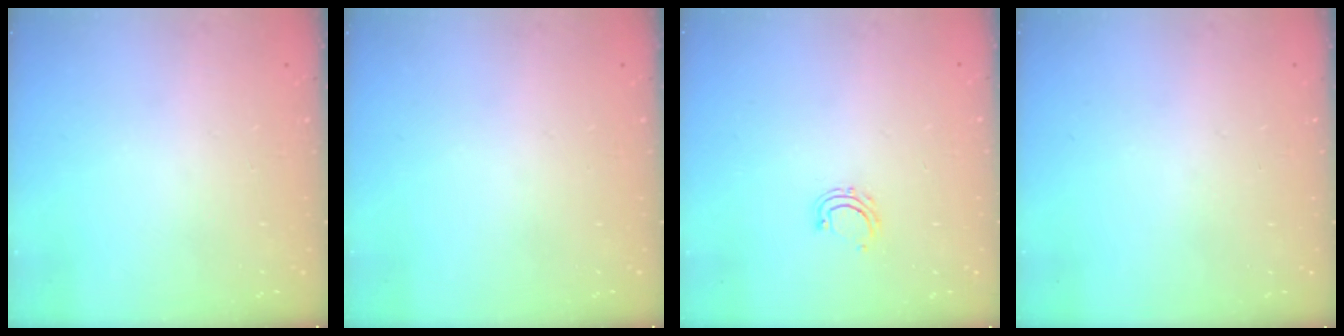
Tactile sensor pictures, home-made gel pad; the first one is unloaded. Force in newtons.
{"total": 0.0}
{"total": 5.3, "press": 5.2, "slide": 1.1}
{"total": 0.0}